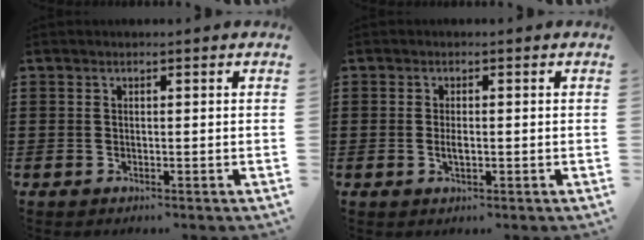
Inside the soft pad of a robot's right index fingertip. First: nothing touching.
{"total": 1.8, "force": [-0.2, 0.7, 1.7], "torque": [-0.031, -0.001, -0.004]}